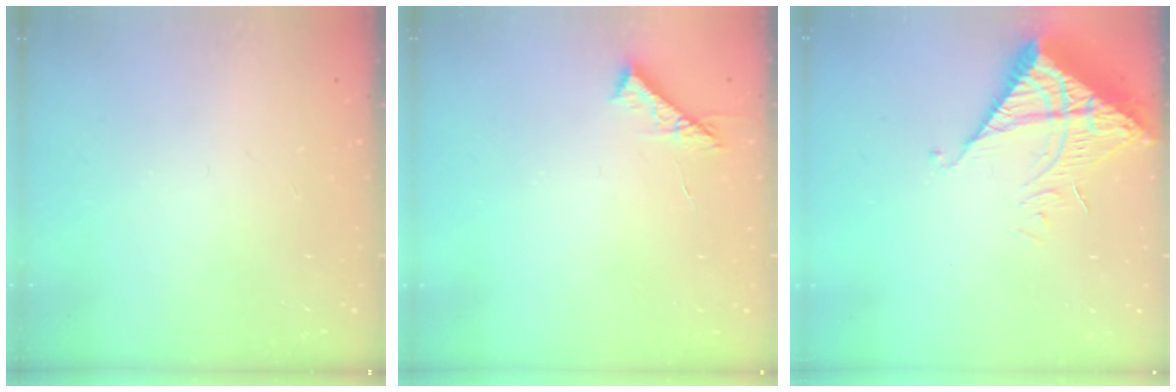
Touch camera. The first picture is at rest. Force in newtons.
{"total": 6.0, "press": 6.0, "slide": 0.5}
{"total": 9.1, "press": 9.1, "slide": 0.9}